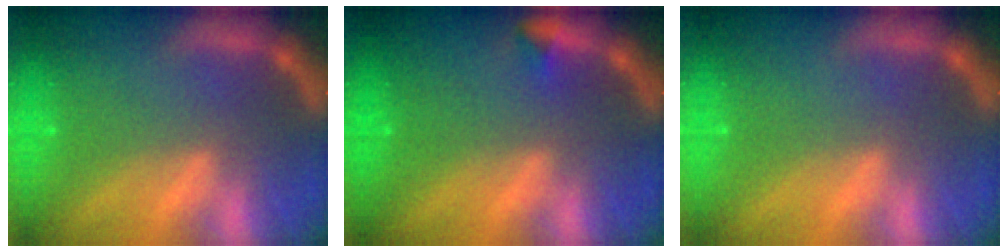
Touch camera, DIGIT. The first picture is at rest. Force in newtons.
{"total": 0.9}
{"total": 0.0}